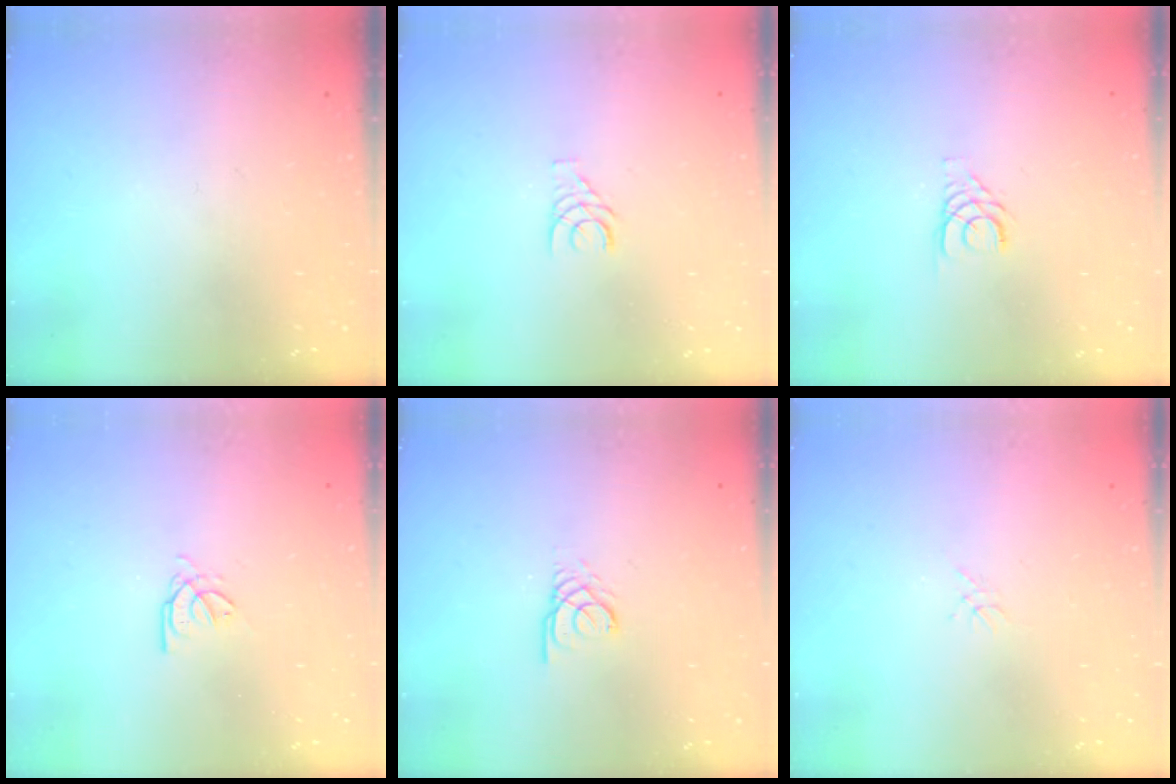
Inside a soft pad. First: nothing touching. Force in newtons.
{"total": 3.6, "press": 3.6, "slide": 0.4}
{"total": 3.4, "press": 3.4, "slide": 0.3}
{"total": 2.7, "press": 2.7, "slide": 0.4}
{"total": 2.4, "press": 2.4, "slide": 0.3}
{"total": 0.0}